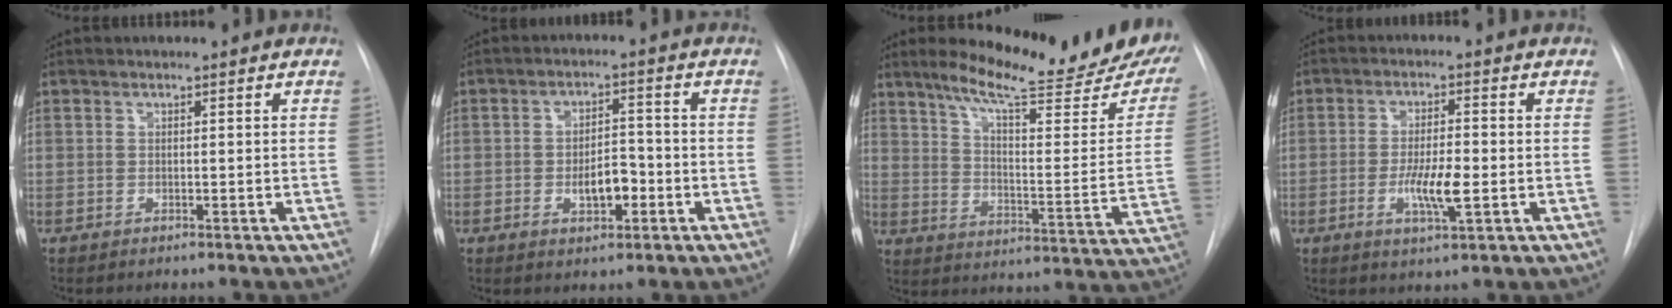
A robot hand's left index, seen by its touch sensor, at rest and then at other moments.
{"total": 5.3, "force": [-2.4, 2.4, 4.1], "torque": [-0.064, 0.000, -0.034]}
{"total": 24.2, "force": [20.1, 2.6, 13.3], "torque": [-0.196, -0.078, 0.260]}
{"total": 6.3, "force": [-2.2, 1.1, 5.8], "torque": [-0.110, -0.014, -0.035]}